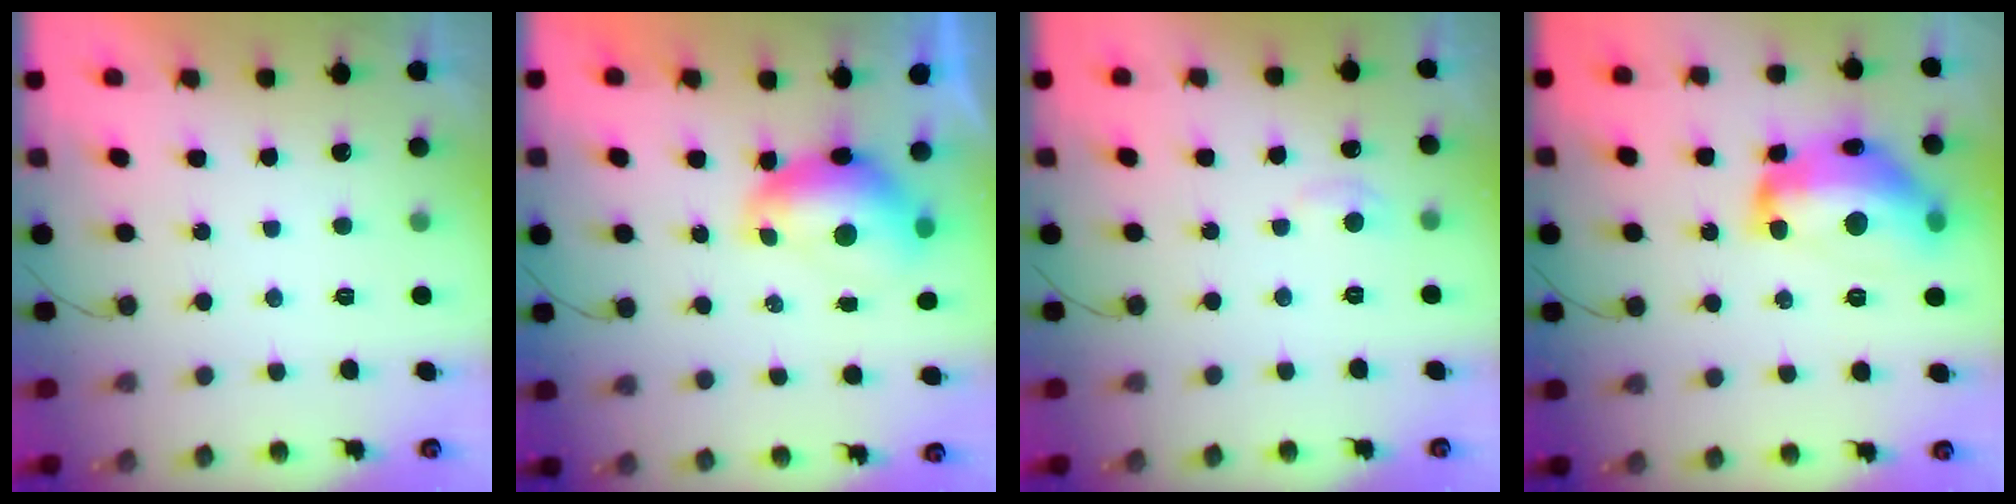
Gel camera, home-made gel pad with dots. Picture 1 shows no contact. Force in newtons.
{"total": 7.6, "press": 7.5, "slide": 0.9}
{"total": 5.8, "press": 5.8, "slide": 0.7}
{"total": 18.8, "press": 18.8, "slide": 1.1}